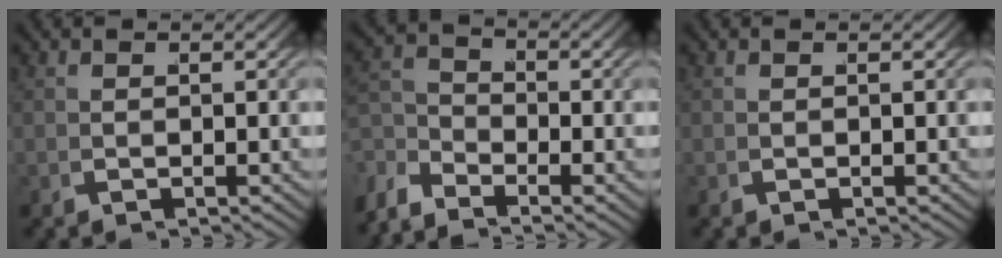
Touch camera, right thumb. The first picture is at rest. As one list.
[{"total": 2.5, "force": [-1.4, 1.4, 1.6], "torque": [-0.025, -0.008, -0.030]}, {"total": 0.0}]